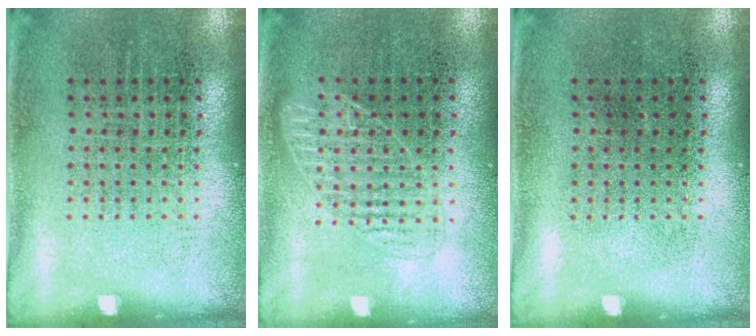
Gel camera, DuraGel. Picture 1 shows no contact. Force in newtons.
{"total": 1.8, "press": 1.8, "slide": 0.3}
{"total": 0.0}